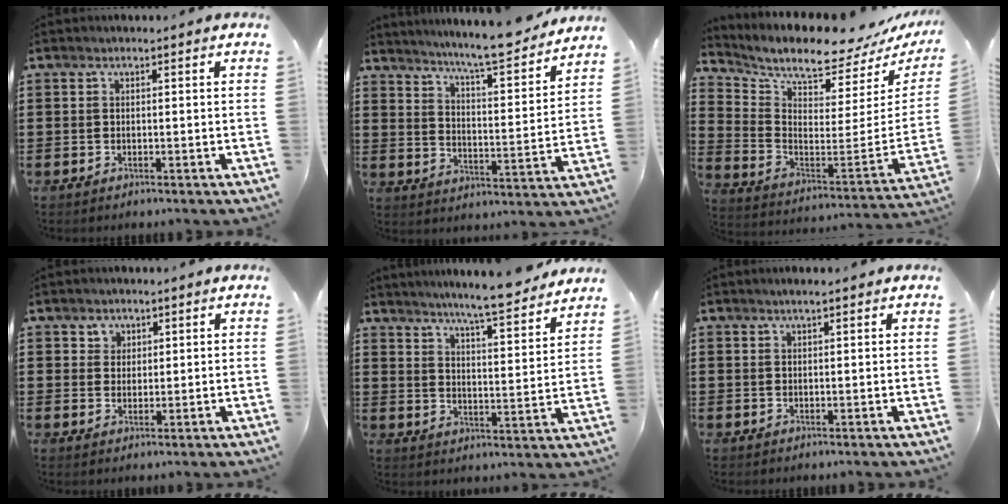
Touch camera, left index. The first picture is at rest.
{"total": 7.8, "force": [7.2, -0.8, 2.7], "torque": [-0.064, -0.060, 0.117]}
{"total": 7.2, "force": [6.5, 0.7, 2.9], "torque": [-0.085, -0.070, 0.105]}
{"total": 2.2, "force": [1.3, 1.8, 0.0], "torque": [0.000, 0.003, 0.022]}
{"total": 7.0, "force": [6.5, -0.8, 2.6], "torque": [-0.058, -0.051, 0.104]}
{"total": 1.4, "force": [1.2, 0.1, 0.8], "torque": [-0.017, 0.001, 0.021]}